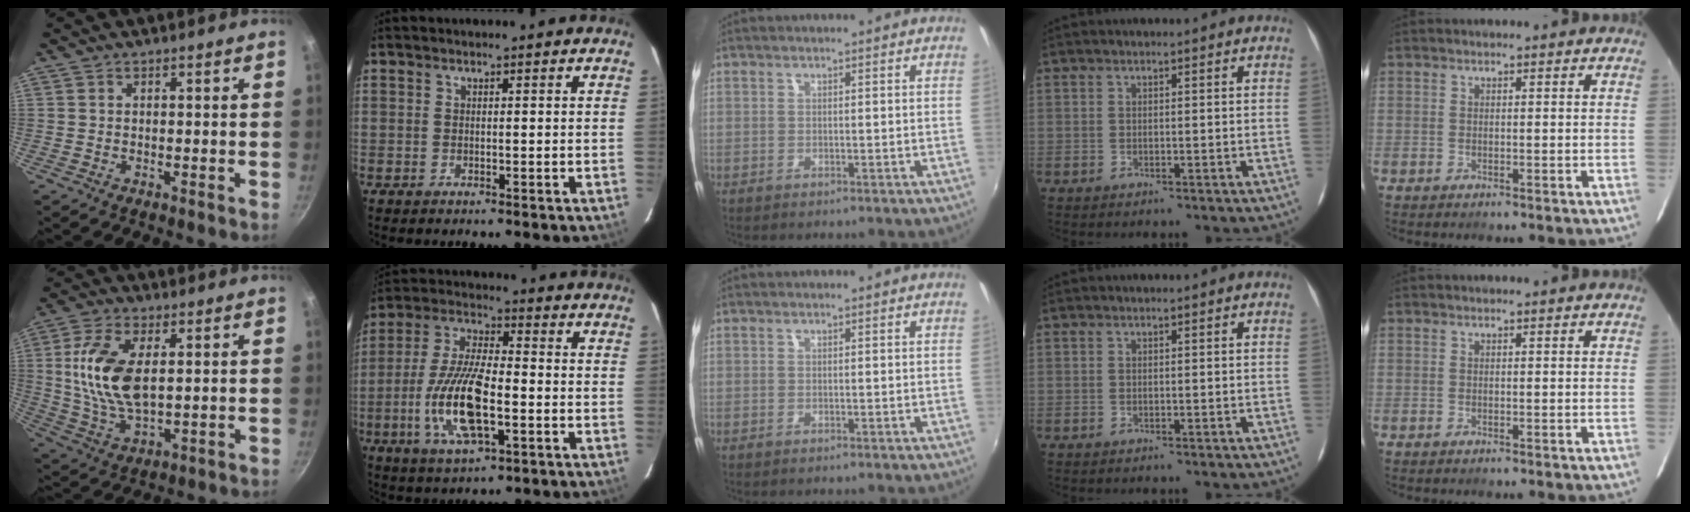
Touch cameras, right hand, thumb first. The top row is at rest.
{"thumb": {"total": 14.2, "force": [2.3, 7.3, 11.9], "torque": [-0.229, -0.005, 0.047]}, "index": {"total": 14.8, "force": [-4.1, 5.1, 13.2], "torque": [-0.280, -0.008, -0.077]}}